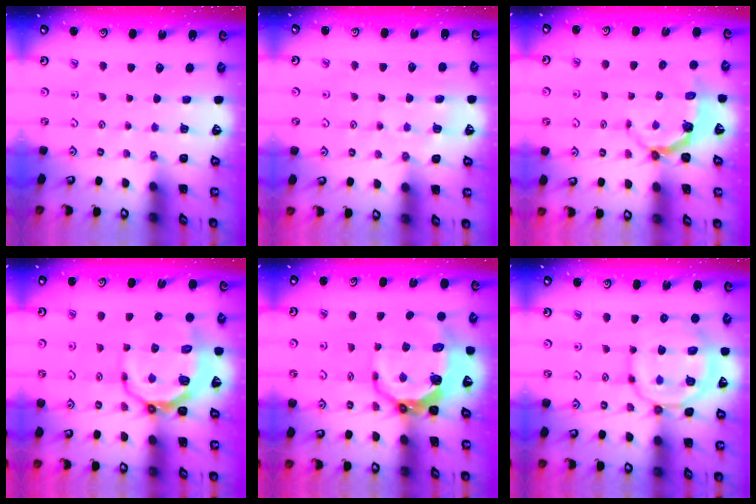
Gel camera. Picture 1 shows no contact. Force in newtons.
{"total": 6.1, "press": 6.1, "slide": 0.9}
{"total": 4.4, "press": 2.9, "slide": 3.3}
{"total": 9.7, "press": 9.0, "slide": 3.8}
{"total": 11.5, "press": 10.6, "slide": 4.4}
{"total": 14.0, "press": 13.9, "slide": 1.5}